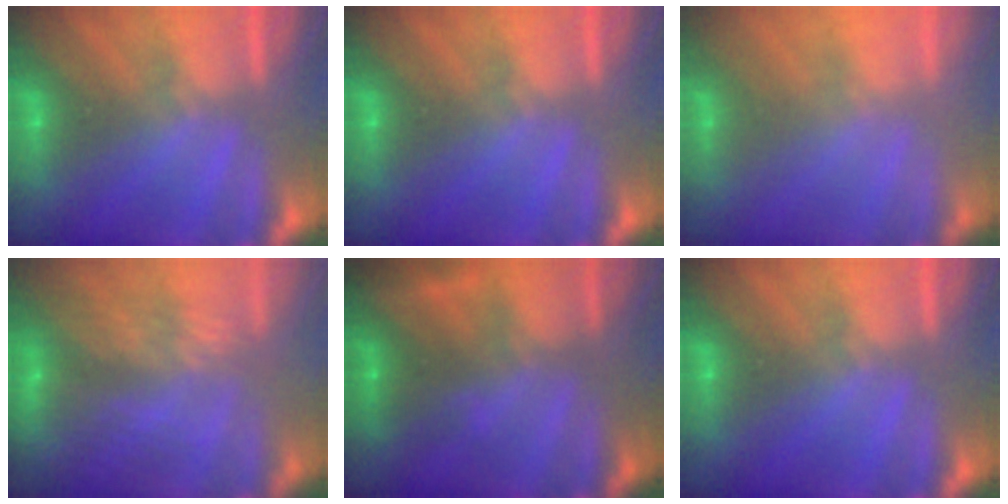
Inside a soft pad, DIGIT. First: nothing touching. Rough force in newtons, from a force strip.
{"total": 0.0}
{"total": 2.5}
{"total": 6.8}
{"total": 2.6}
{"total": 0.0}